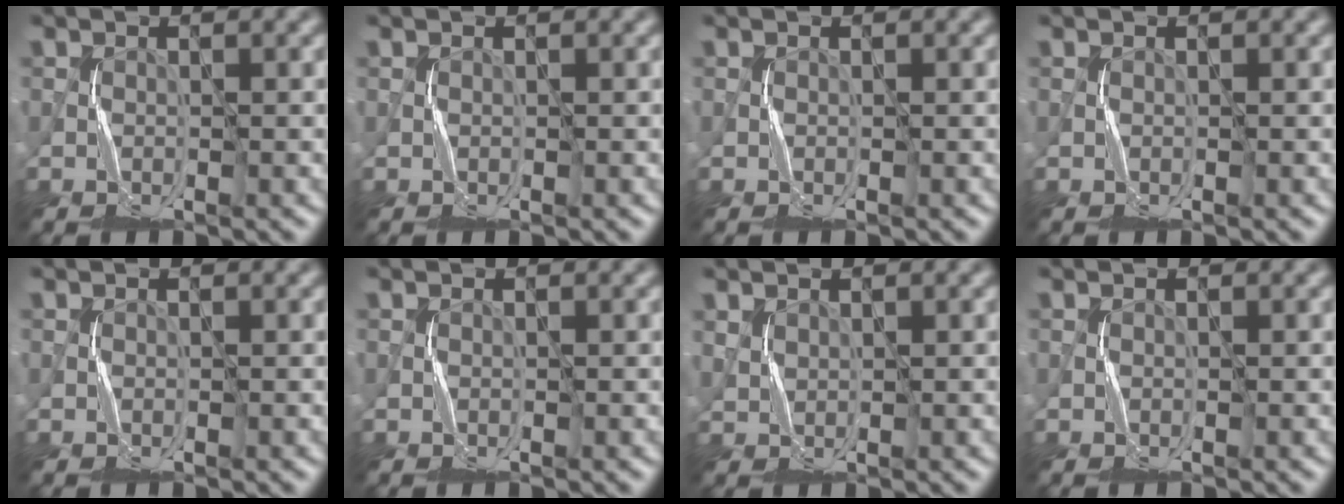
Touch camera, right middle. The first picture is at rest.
{"total": 0.0}
{"total": 0.0}
{"total": 0.0}
{"total": 0.0}
{"total": 0.0}
{"total": 1.1, "force": [0.8, 0.6, 0.3], "torque": [-0.017, 0.000, 0.020]}
{"total": 0.0}